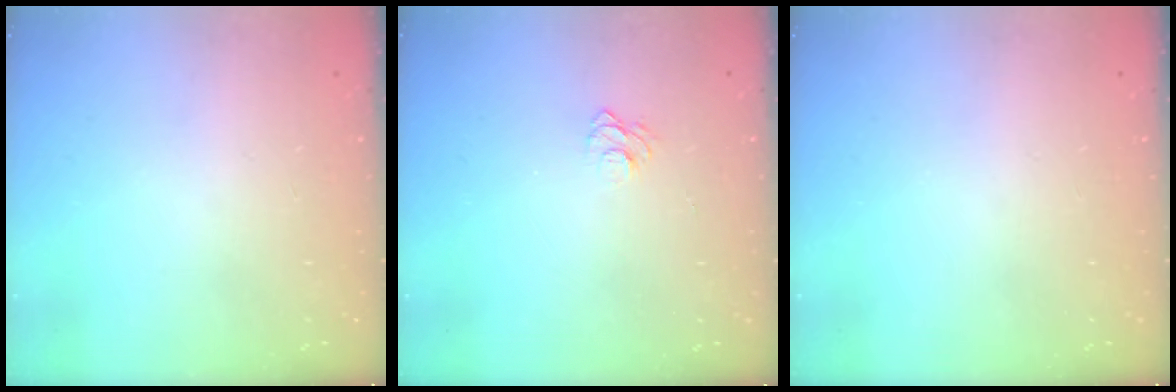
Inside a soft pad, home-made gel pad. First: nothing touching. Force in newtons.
{"total": 5.2, "press": 5.1, "slide": 0.5}
{"total": 0.0}